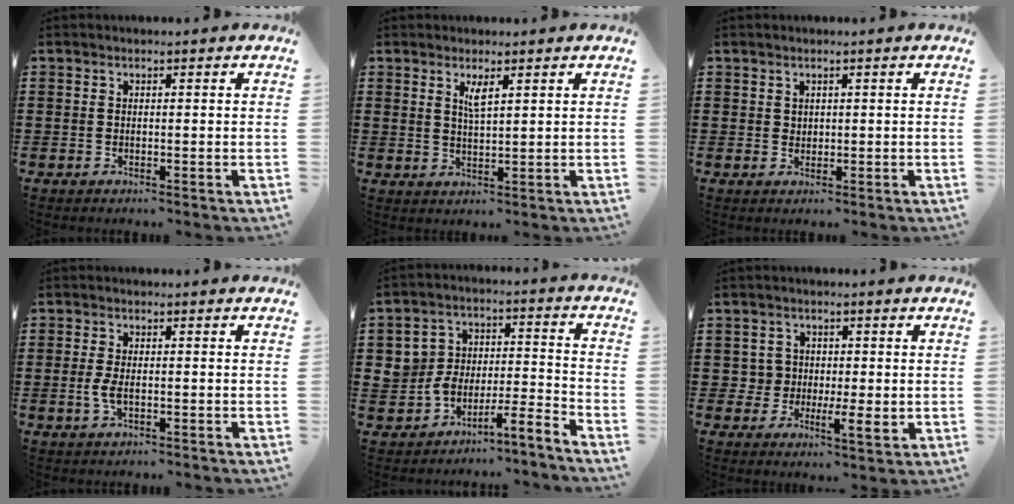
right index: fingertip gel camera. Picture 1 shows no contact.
{"total": 2.5, "force": [1.5, 0.5, 2.0], "torque": [-0.041, 0.002, 0.024]}
{"total": 1.2, "force": [0.8, 0.8, 0.2], "torque": [-0.005, 0.003, 0.016]}
{"total": 2.6, "force": [-0.4, 0.8, 2.4], "torque": [-0.059, -0.008, -0.012]}
{"total": 5.0, "force": [-4.7, 1.5, 0.4], "torque": [-0.015, 0.004, -0.099]}
{"total": 3.9, "force": [-0.3, 2.9, 2.6], "torque": [-0.052, 0.004, -0.008]}